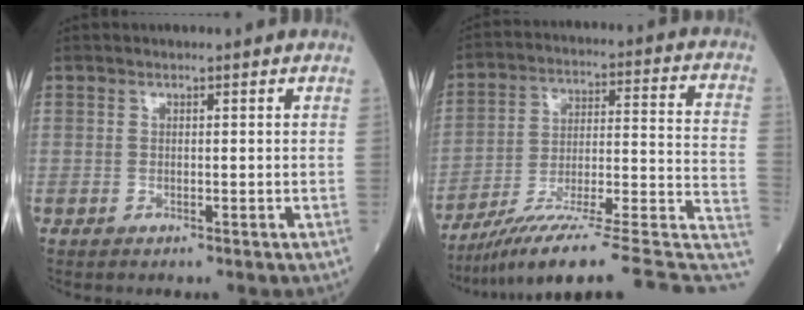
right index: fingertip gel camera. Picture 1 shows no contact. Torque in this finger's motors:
{"motor_torque": [-0.86, -1.14, 0.05, 0.09]}